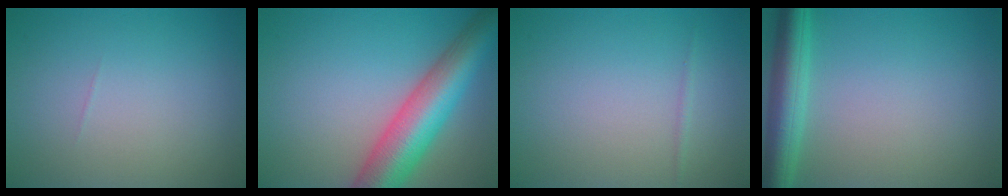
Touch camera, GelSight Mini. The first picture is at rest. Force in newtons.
{"total": 9.0, "press": 9.0, "slide": 0.3}
{"total": 0.5, "press": 0.5, "slide": 0.0}
{"total": 4.8, "press": 4.8, "slide": 0.2}